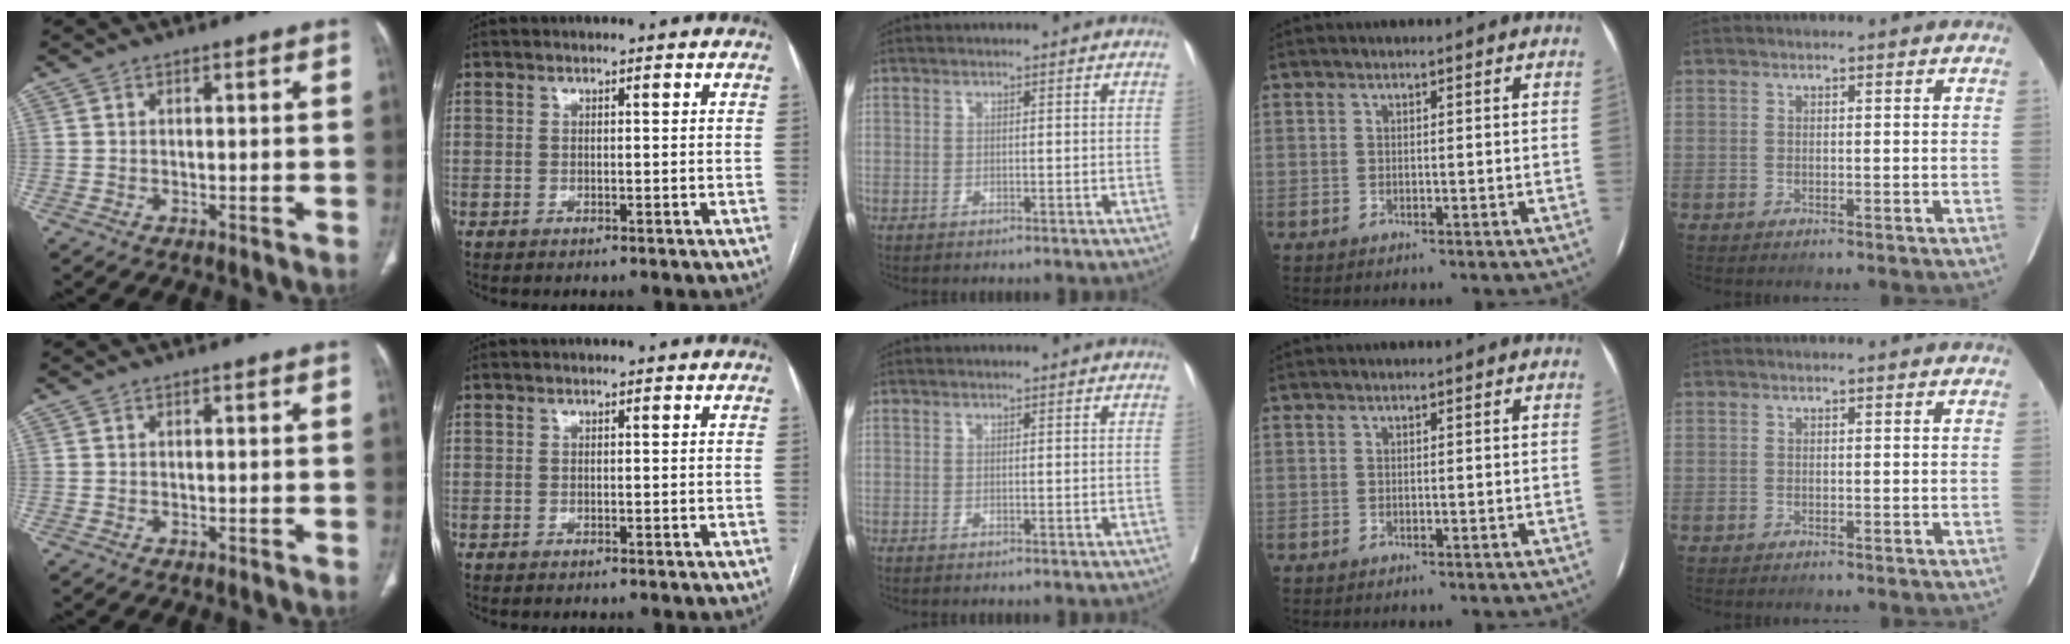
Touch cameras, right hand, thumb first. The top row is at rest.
{}